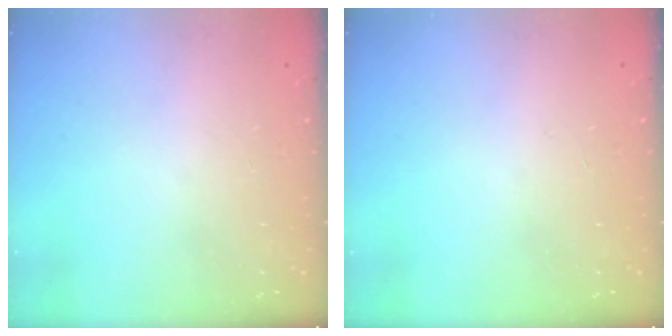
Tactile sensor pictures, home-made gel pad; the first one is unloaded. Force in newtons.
{"total": 0.9, "press": 0.0, "slide": 0.9}